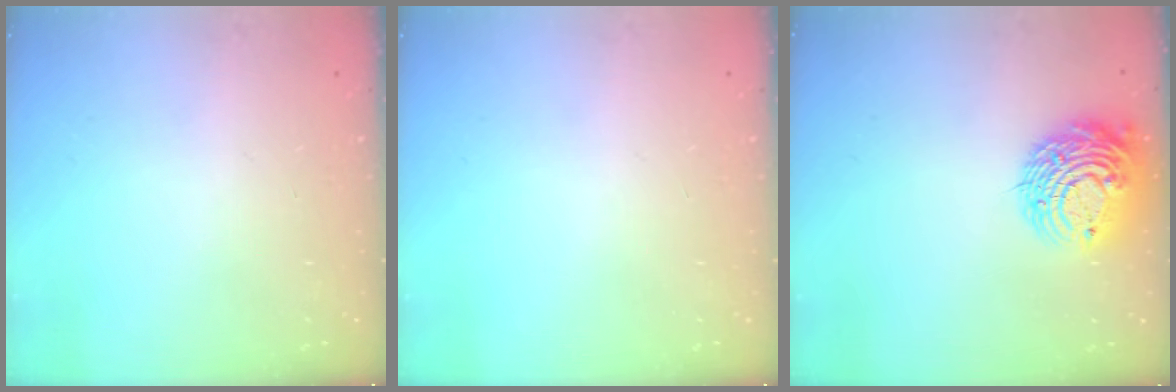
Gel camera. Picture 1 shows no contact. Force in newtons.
{"total": 0.0}
{"total": 12.1, "press": 12.1, "slide": 1.0}